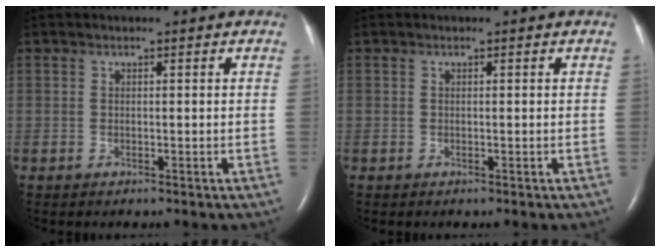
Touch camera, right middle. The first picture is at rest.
{"total": 0.0}